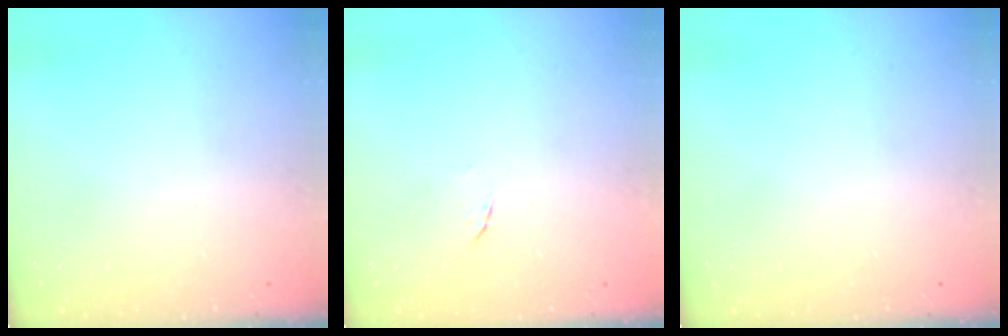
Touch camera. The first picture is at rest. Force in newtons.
{"total": 4.8, "press": 4.8, "slide": 0.5}
{"total": 0.0}